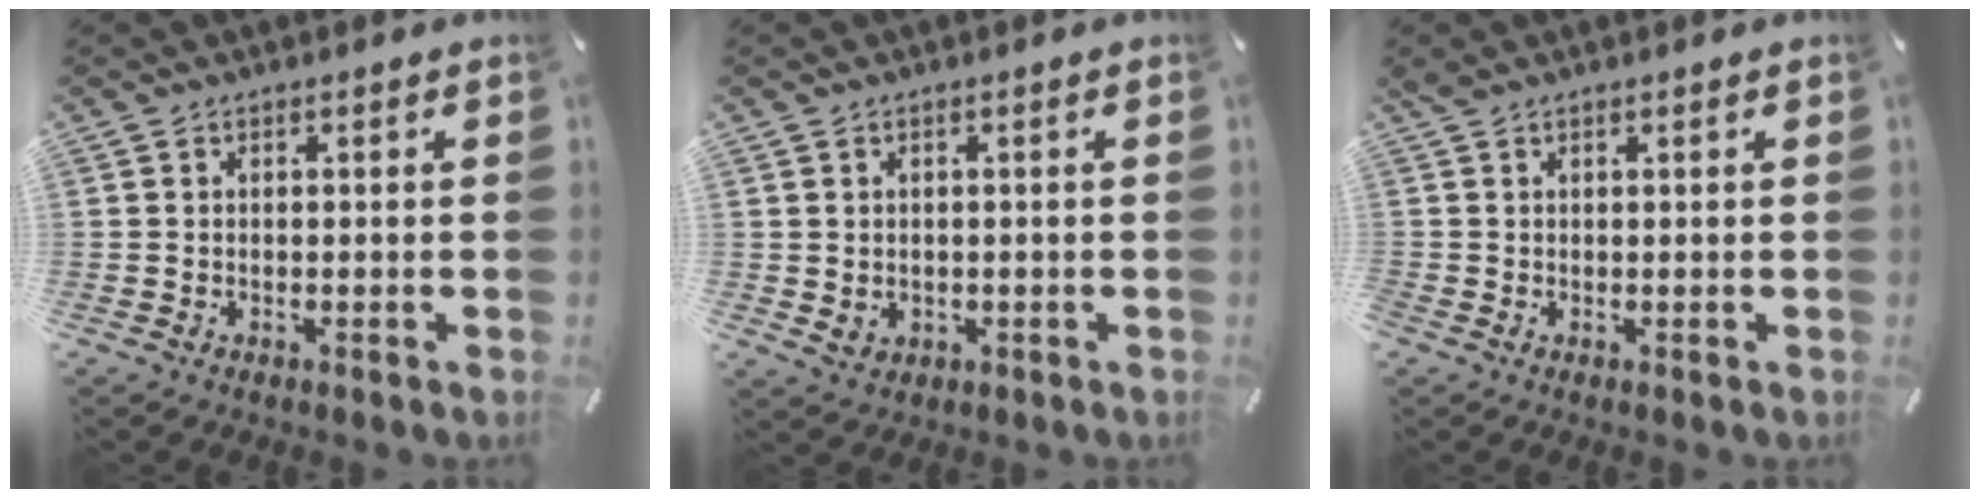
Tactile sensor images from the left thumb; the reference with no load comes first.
{"total": 1.1, "force": [0.2, 1.1, 0.1], "torque": [-0.002, 0.007, 0.002]}
{"total": 0.9, "force": [0.5, 0.8, 0.0], "torque": [0.000, 0.005, 0.008]}